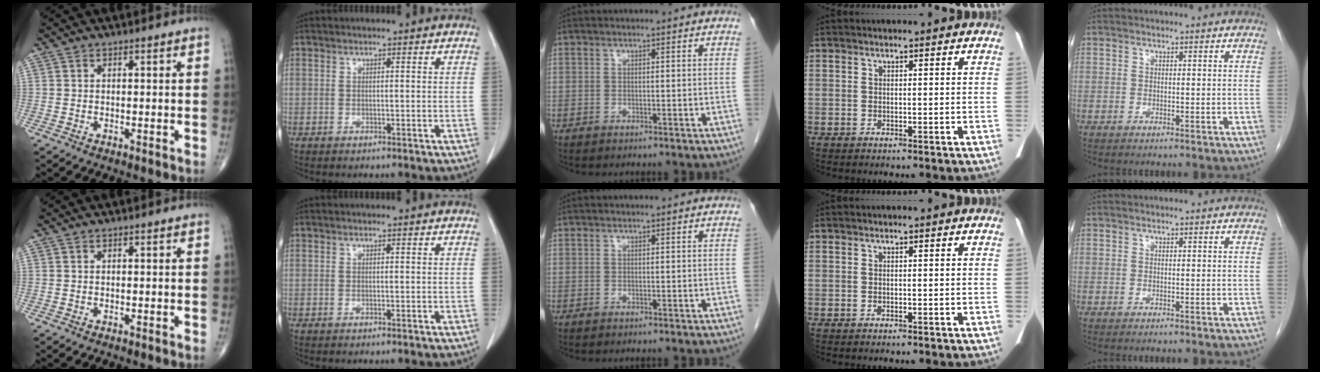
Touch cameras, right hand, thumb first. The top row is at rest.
{}